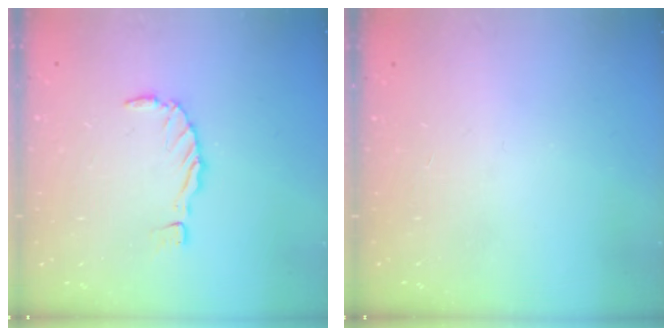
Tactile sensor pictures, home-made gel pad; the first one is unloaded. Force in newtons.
{"total": 1.6, "press": 1.5, "slide": 0.3}